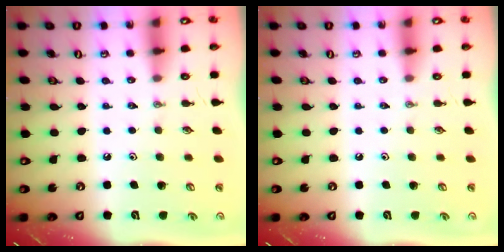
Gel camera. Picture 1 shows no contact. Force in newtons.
{"total": 0.0}